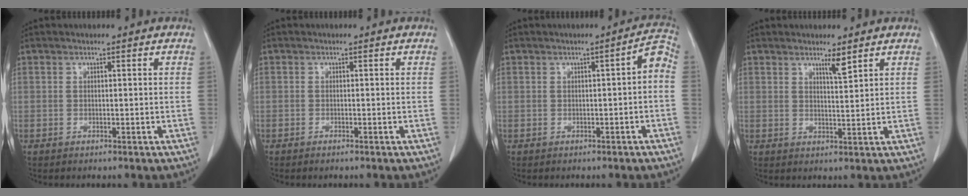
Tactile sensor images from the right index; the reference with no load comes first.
{"total": 0.6, "force": [-0.5, 0.0, 0.3], "torque": [-0.008, -0.002, -0.007]}
{"total": 3.3, "force": [-0.7, 0.8, 3.1], "torque": [-0.032, 0.016, -0.011]}
{"total": 2.6, "force": [1.9, 0.0, 1.7], "torque": [-0.032, -0.006, 0.036]}